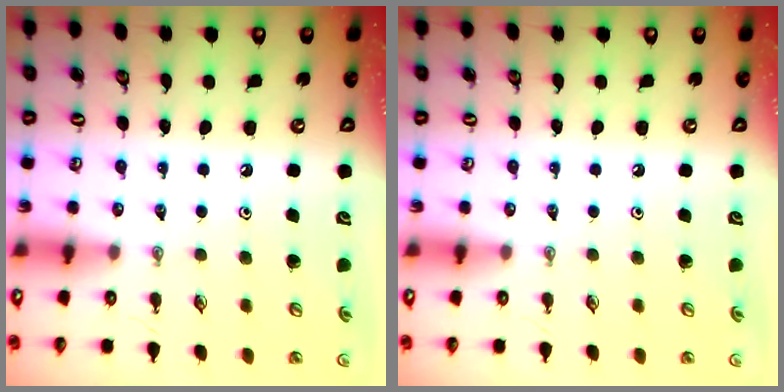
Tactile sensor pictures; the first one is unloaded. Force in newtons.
{"total": 0.0}